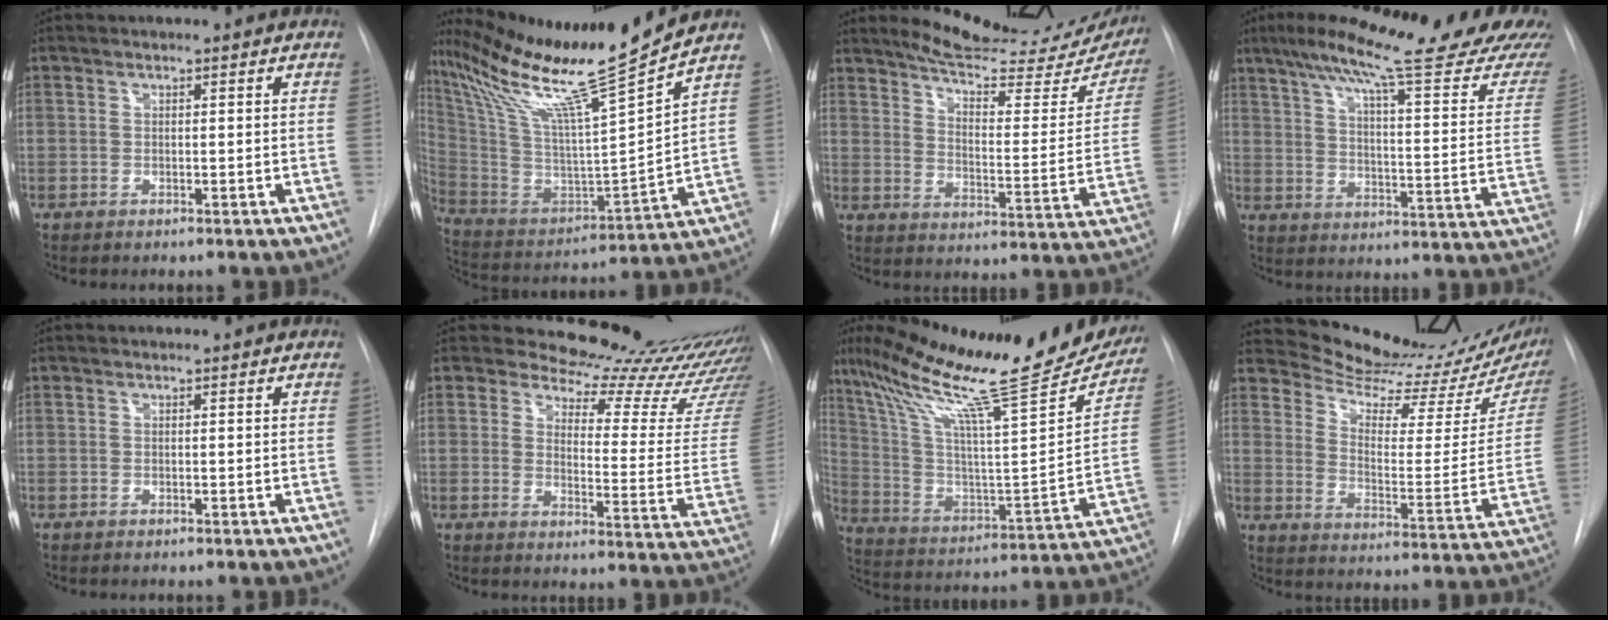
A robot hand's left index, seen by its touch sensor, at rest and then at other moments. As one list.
[{"total": 20.6, "force": [16.7, -2.5, 11.7], "torque": [-0.217, -0.048, 0.293]}, {"total": 22.4, "force": [20.0, 4.9, 8.9], "torque": [-0.115, -0.070, 0.243]}, {"total": 26.5, "force": [22.1, 1.8, 14.6], "torque": [-0.216, -0.051, 0.278]}, {"total": 0.0}, {"total": 20.7, "force": [19.6, 3.4, 5.6], "torque": [-0.058, -0.138, 0.209]}, {"total": 28.9, "force": [23.1, 3.0, 17.1], "torque": [-0.292, -0.035, 0.344]}, {"total": 18.2, "force": [17.0, 1.4, 6.3], "torque": [-0.099, -0.095, 0.226]}]